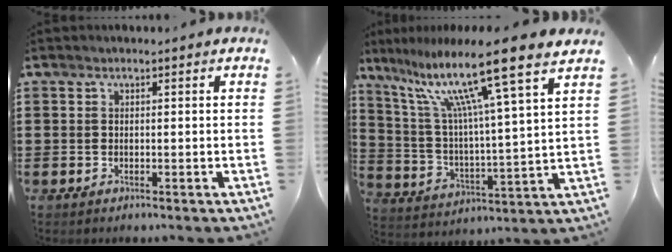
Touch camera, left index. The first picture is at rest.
{"total": 13.8, "force": [10.0, 0.3, 9.4], "torque": [-0.192, -0.067, 0.154]}